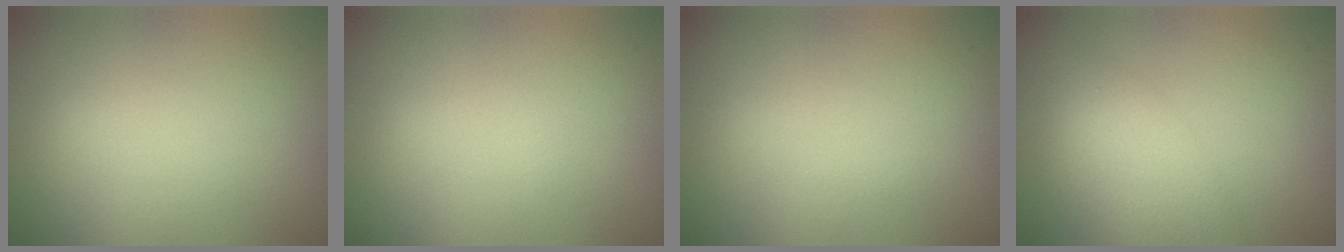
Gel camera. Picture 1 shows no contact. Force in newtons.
{"total": 0.0}
{"total": 0.0}
{"total": 4.7, "press": 4.7, "slide": 0.1}